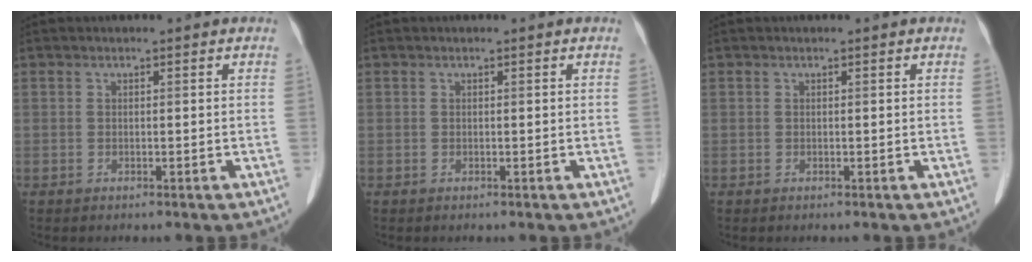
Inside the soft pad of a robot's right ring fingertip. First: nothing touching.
{"total": 0.0}
{"total": 0.0}